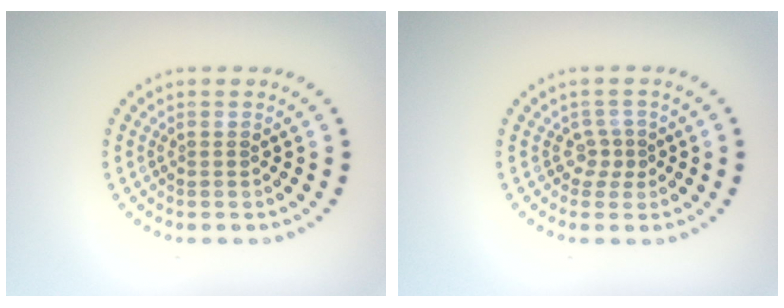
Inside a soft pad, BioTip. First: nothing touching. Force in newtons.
{"total": 1.6, "press": 1.1, "slide": 1.2}